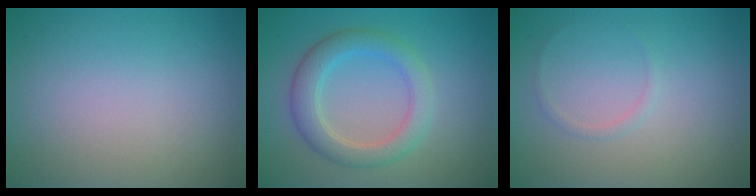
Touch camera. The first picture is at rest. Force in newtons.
{"total": 3.8, "press": 3.8, "slide": 0.2}
{"total": 0.5, "press": 0.5, "slide": 0.1}